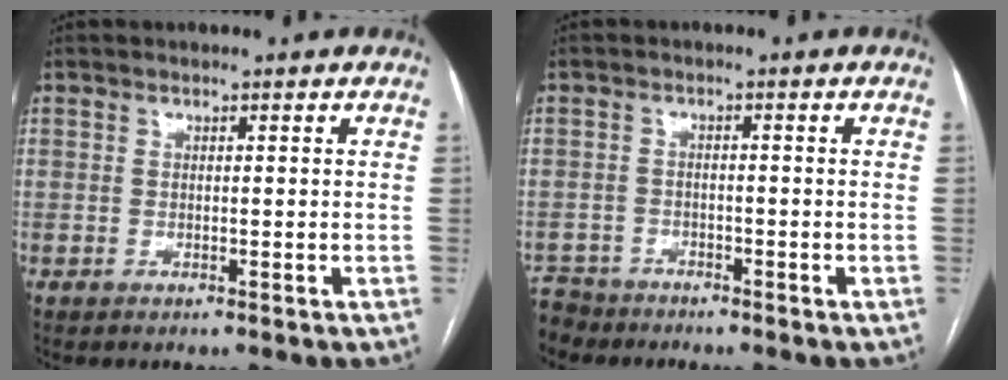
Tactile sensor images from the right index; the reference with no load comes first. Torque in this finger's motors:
{"motor_torque": [-0.09, -0.12, -0.02, -0.01]}